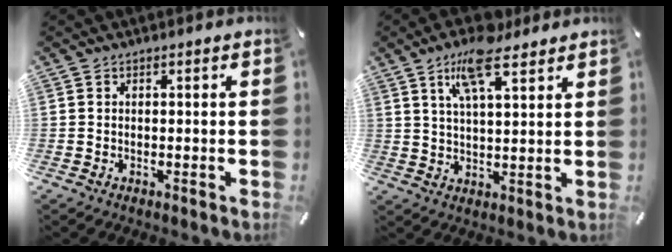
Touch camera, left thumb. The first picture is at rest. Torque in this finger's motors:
{"motor_torque": [1.96, 0.99, 1.08, -1.17, 0.16]}